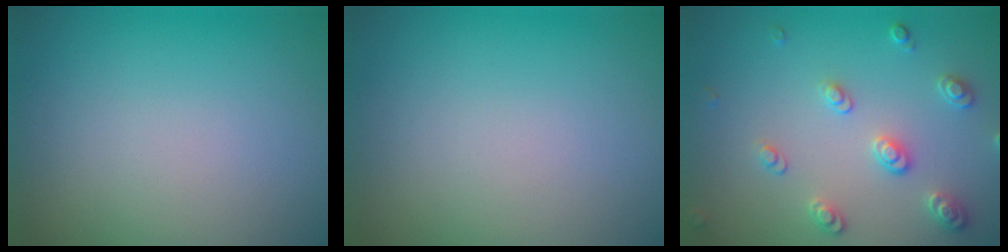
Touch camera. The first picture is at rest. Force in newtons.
{"total": 0.0}
{"total": 2.6, "press": 2.6, "slide": 0.2}